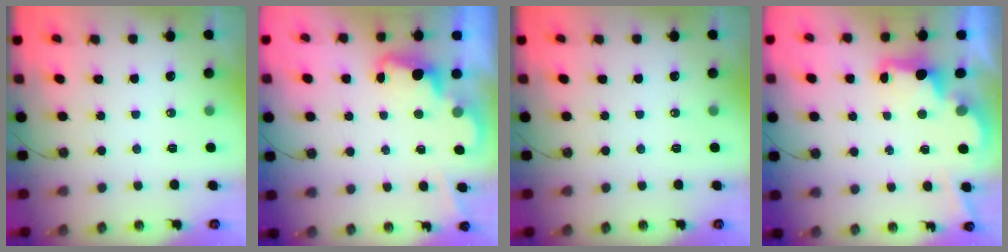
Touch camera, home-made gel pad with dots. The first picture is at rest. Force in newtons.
{"total": 2.5, "press": 2.4, "slide": 0.5}
{"total": 0.0}
{"total": 2.5, "press": 2.3, "slide": 0.8}